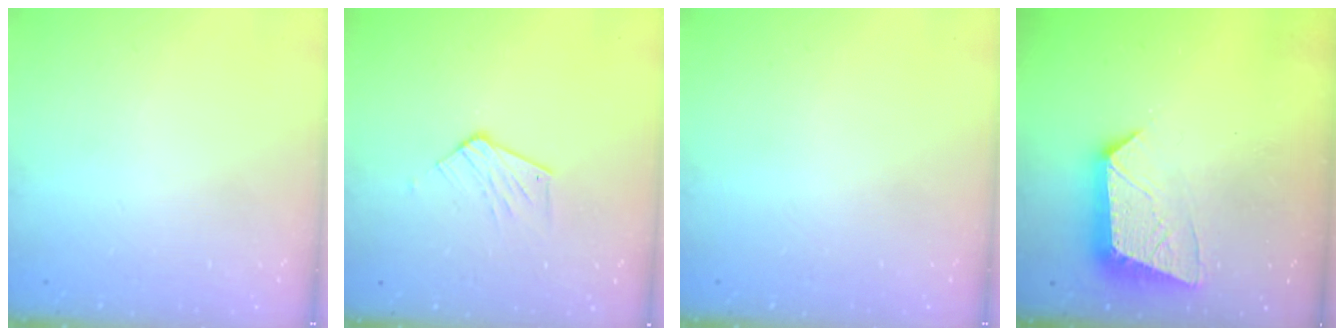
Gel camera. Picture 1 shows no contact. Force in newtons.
{"total": 7.0, "press": 7.0, "slide": 0.4}
{"total": 0.0}
{"total": 11.2, "press": 11.2, "slide": 0.6}